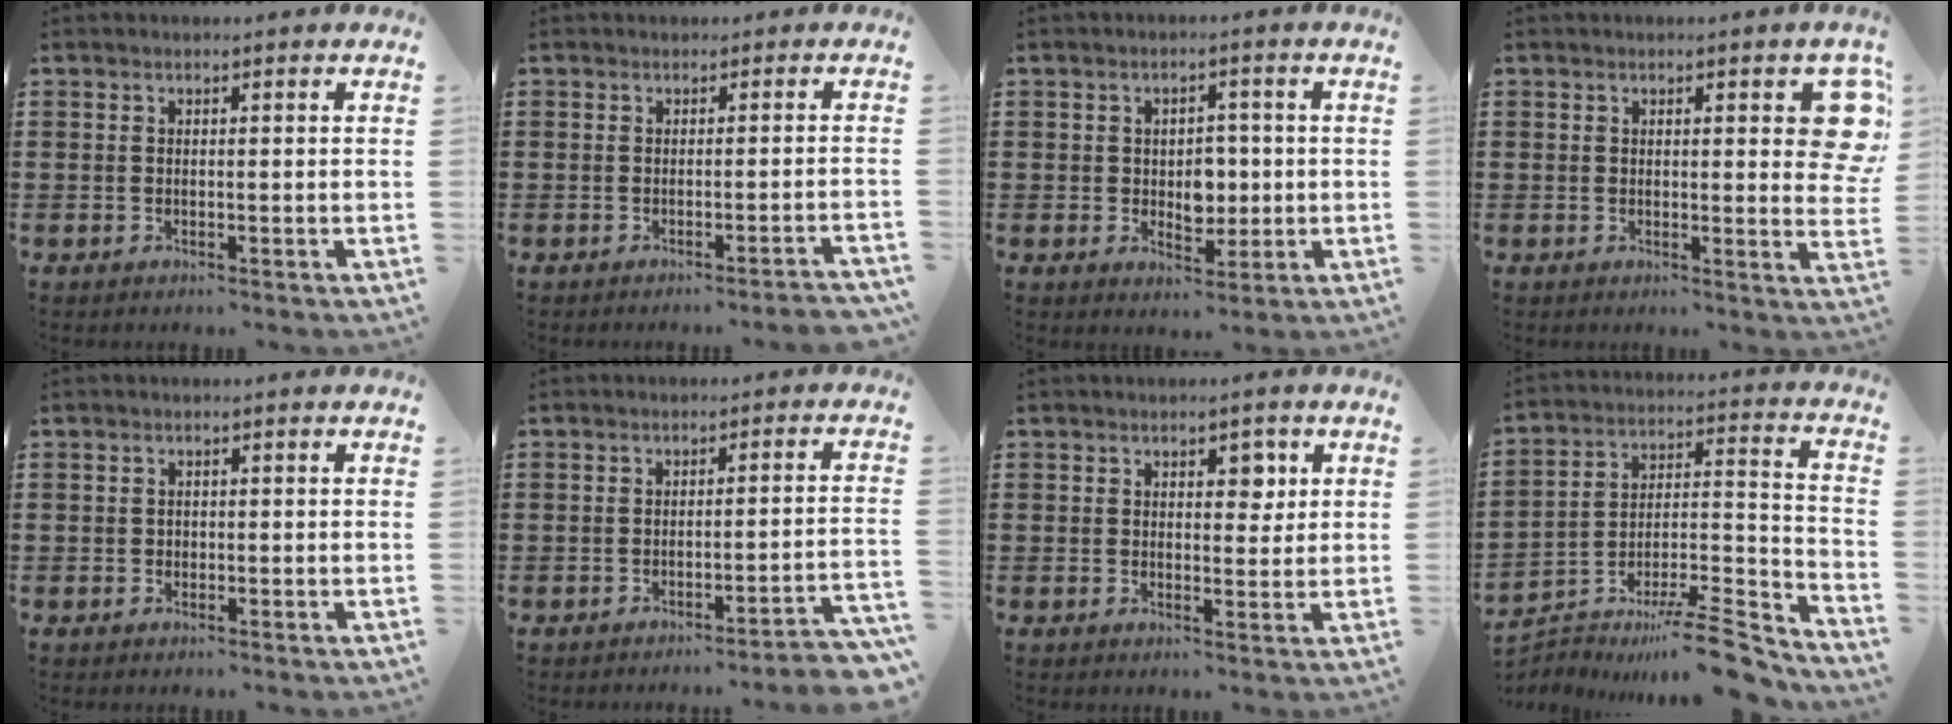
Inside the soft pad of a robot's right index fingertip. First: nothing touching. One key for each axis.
{"total": 1.1, "fx": -1.0, "fy": -0.3, "fz": 0.5, "tx": -0.010, "ty": -0.001, "tz": -0.018}
{"total": 3.9, "fx": 0.2, "fy": 3.3, "fz": 2.2, "tx": -0.037, "ty": 0.006, "tz": -0.003}
{"total": 5.3, "fx": 1.7, "fy": 1.8, "fz": 4.8, "tx": -0.052, "ty": -0.009, "tz": 0.021}
{"total": 0.6, "fx": -0.1, "fy": 0.6, "fz": 0.2, "tx": -0.004, "ty": 0.004, "tz": -0.002}
{"total": 2.9, "fx": -2.5, "fy": -0.5, "fz": 1.4, "tx": -0.024, "ty": -0.009, "tz": -0.053}
{"total": 3.3, "fx": 1.5, "fy": 2.0, "fz": 2.2, "tx": -0.024, "ty": 0.001, "tz": 0.020}
{"total": 10.9, "fx": -9.0, "fy": 2.2, "fz": 5.7, "tx": -0.072, "ty": 0.033, "tz": -0.165}